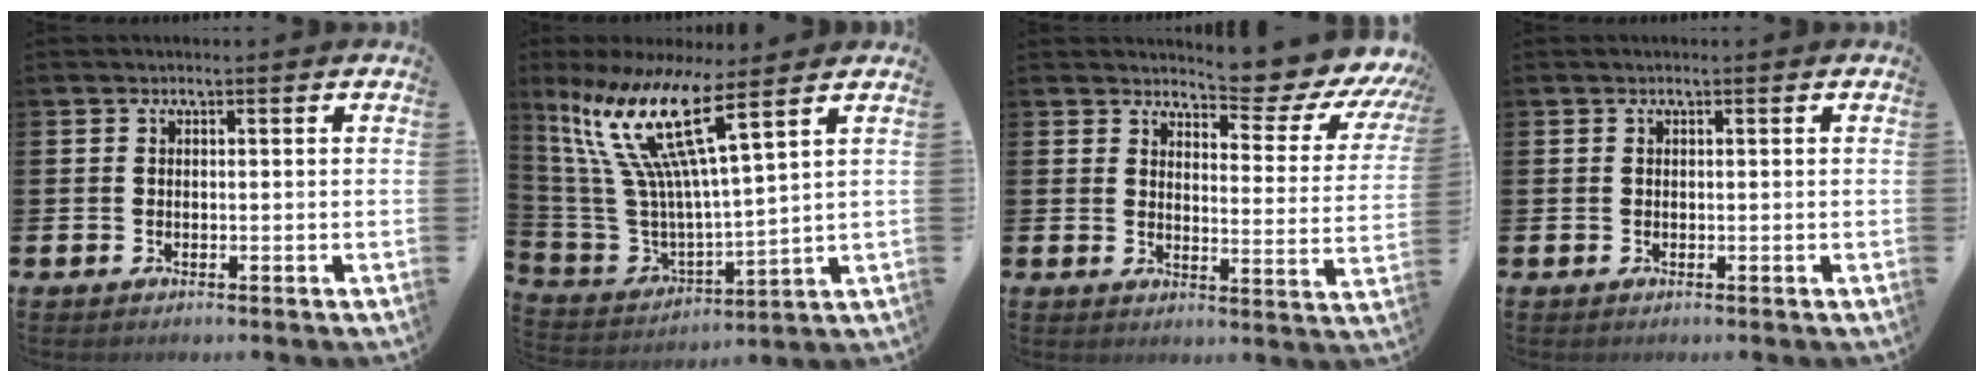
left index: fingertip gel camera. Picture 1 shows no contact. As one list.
[{"total": 13.2, "force": [8.4, 2.3, 9.9], "torque": [-0.236, -0.056, 0.131]}, {"total": 5.2, "force": [4.9, 1.0, 1.5], "torque": [-0.029, -0.055, 0.073]}, {"total": 0.0}]